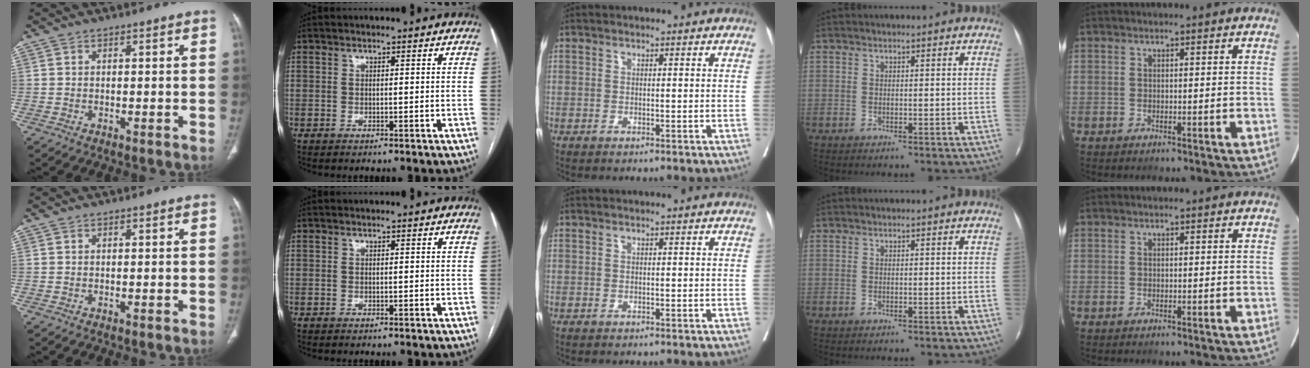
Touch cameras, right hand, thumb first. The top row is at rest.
{}